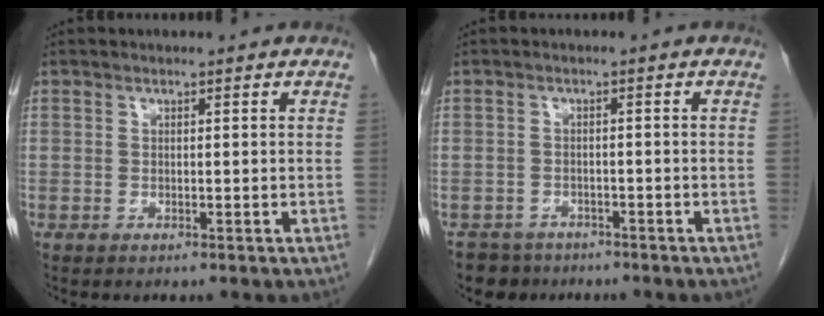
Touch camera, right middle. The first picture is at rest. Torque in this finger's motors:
{"motor_torque": [-0.01, 0.01, -0.02, 0.02]}